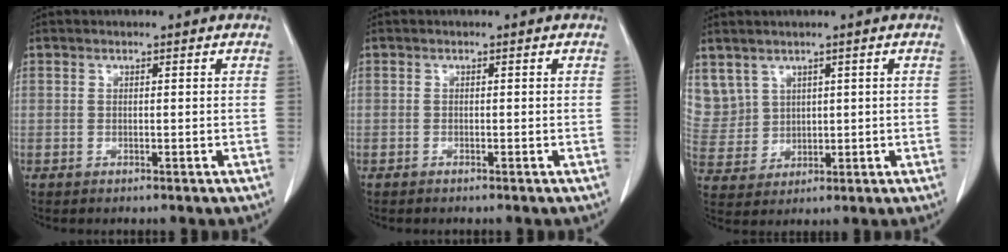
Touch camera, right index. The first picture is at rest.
{"total": 0.0}
{"total": 8.2, "force": [4.3, 6.9, 1.0], "torque": [-0.042, 0.025, 0.114]}